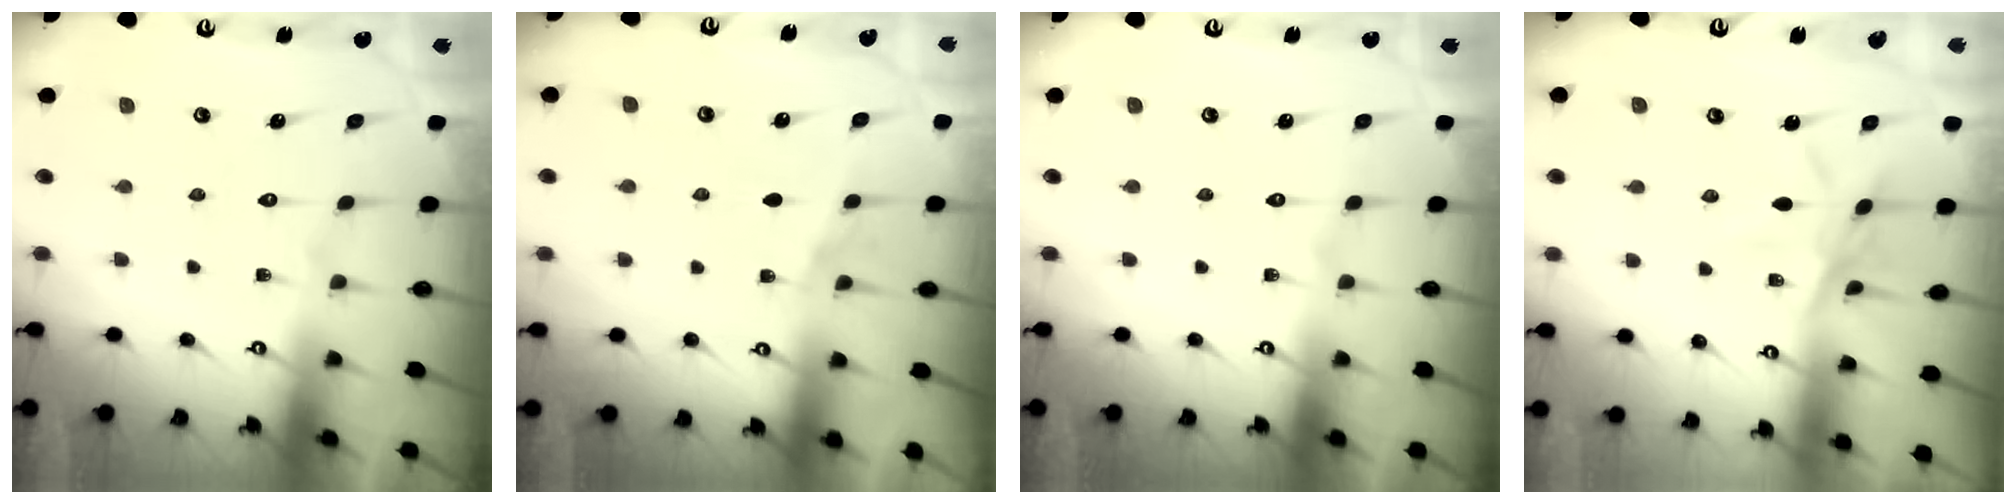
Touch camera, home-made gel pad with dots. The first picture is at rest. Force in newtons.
{"total": 2.5, "press": 2.0, "slide": 1.6}
{"total": 0.0}
{"total": 6.4, "press": 6.3, "slide": 0.7}